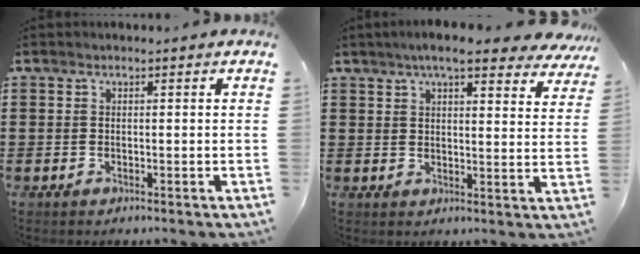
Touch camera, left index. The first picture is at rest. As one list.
[{"total": 7.2, "force": [5.9, 0.8, 3.9], "torque": [-0.076, -0.013, 0.103]}]